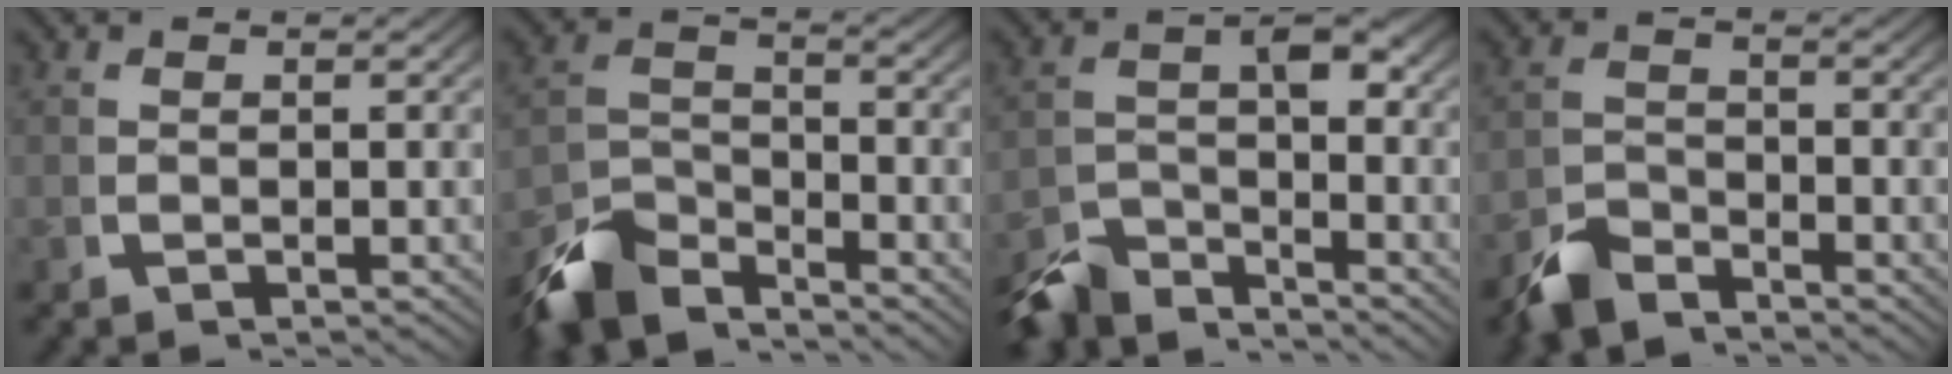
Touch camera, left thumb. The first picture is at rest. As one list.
[{"total": 6.6, "force": [-4.7, 3.3, 3.2], "torque": [-0.046, -0.022, -0.084]}, {"total": 6.9, "force": [-4.4, 3.3, 4.1], "torque": [-0.050, -0.023, -0.077]}, {"total": 3.8, "force": [-3.5, 1.2, 0.7], "torque": [-0.009, -0.015, -0.067]}]